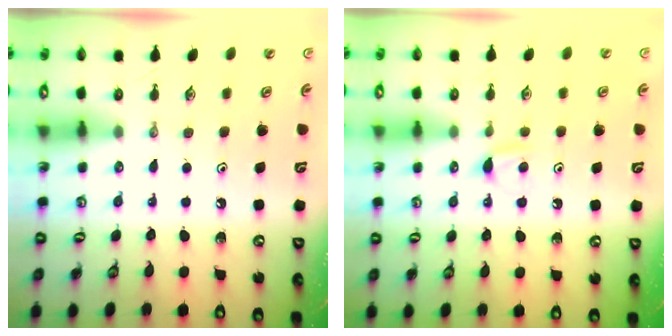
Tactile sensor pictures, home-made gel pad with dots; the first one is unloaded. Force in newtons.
{"total": 4.8, "press": 4.7, "slide": 0.7}